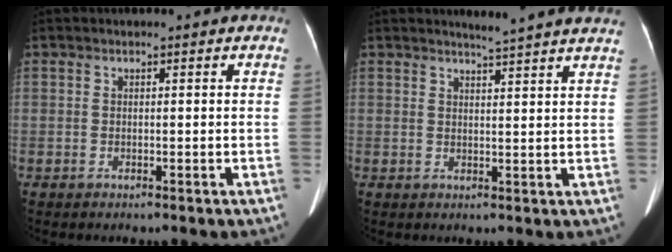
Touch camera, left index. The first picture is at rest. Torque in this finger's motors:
{"motor_torque": [0.06, -0.17, -0.03, 0.02]}